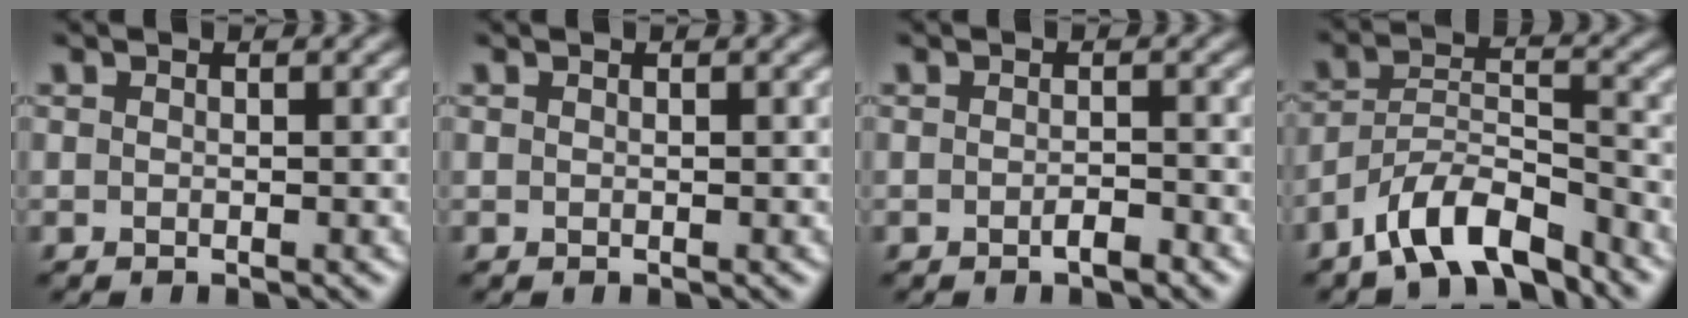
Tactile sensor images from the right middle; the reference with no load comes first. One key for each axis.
{"total": 0.0}
{"total": 1.1, "fx": -0.6, "fy": 0.3, "fz": 0.9, "tx": -0.021, "ty": 0.003, "tz": -0.009}
{"total": 6.3, "fx": -4.7, "fy": 2.1, "fz": 3.6, "tx": -0.061, "ty": 0.005, "tz": -0.087}